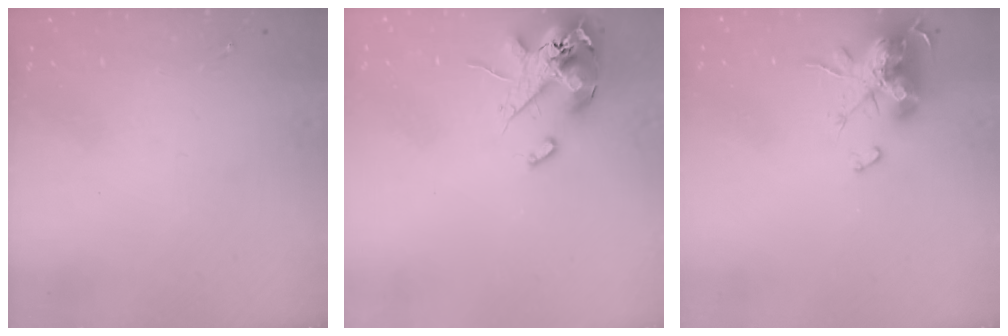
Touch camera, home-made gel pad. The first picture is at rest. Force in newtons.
{"total": 14.1, "press": 13.9, "slide": 2.5}
{"total": 15.7, "press": 15.7, "slide": 0.1}